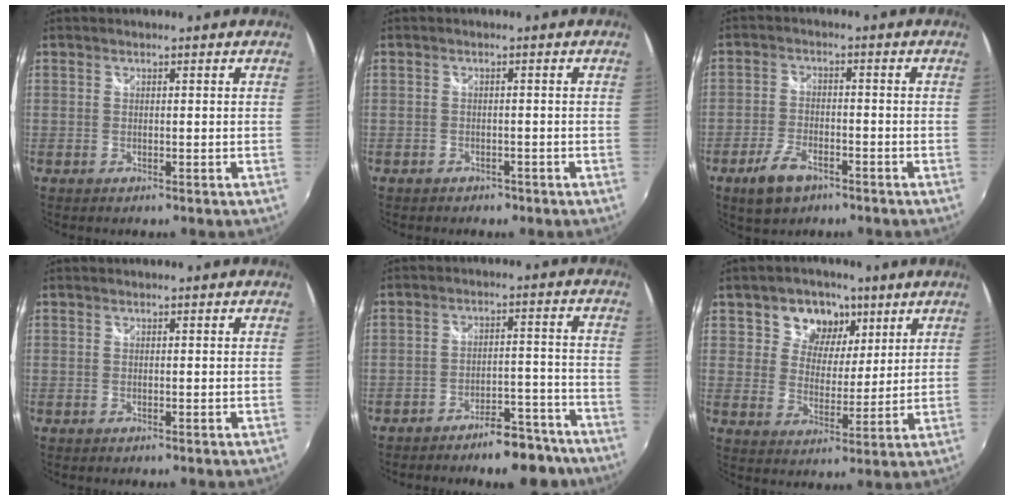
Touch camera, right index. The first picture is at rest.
{"total": 2.4, "force": [-1.7, 1.5, 0.6], "torque": [-0.017, -0.005, -0.023]}
{"total": 7.0, "force": [-4.4, 3.5, 4.1], "torque": [-0.104, -0.007, -0.077]}
{"total": 0.0}
{"total": 10.9, "force": [-9.3, 3.6, 4.4], "torque": [-0.066, 0.029, -0.111]}
{"total": 8.9, "force": [4.4, 7.0, 3.3], "torque": [-0.060, 0.009, 0.071]}